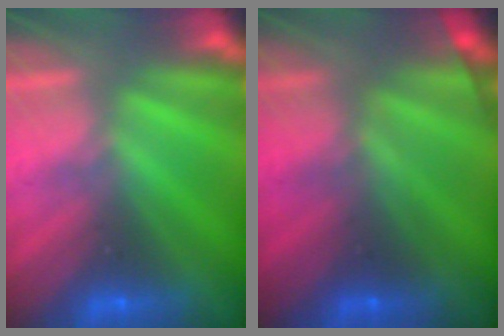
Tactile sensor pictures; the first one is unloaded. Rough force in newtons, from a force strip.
{"total": 1.9}